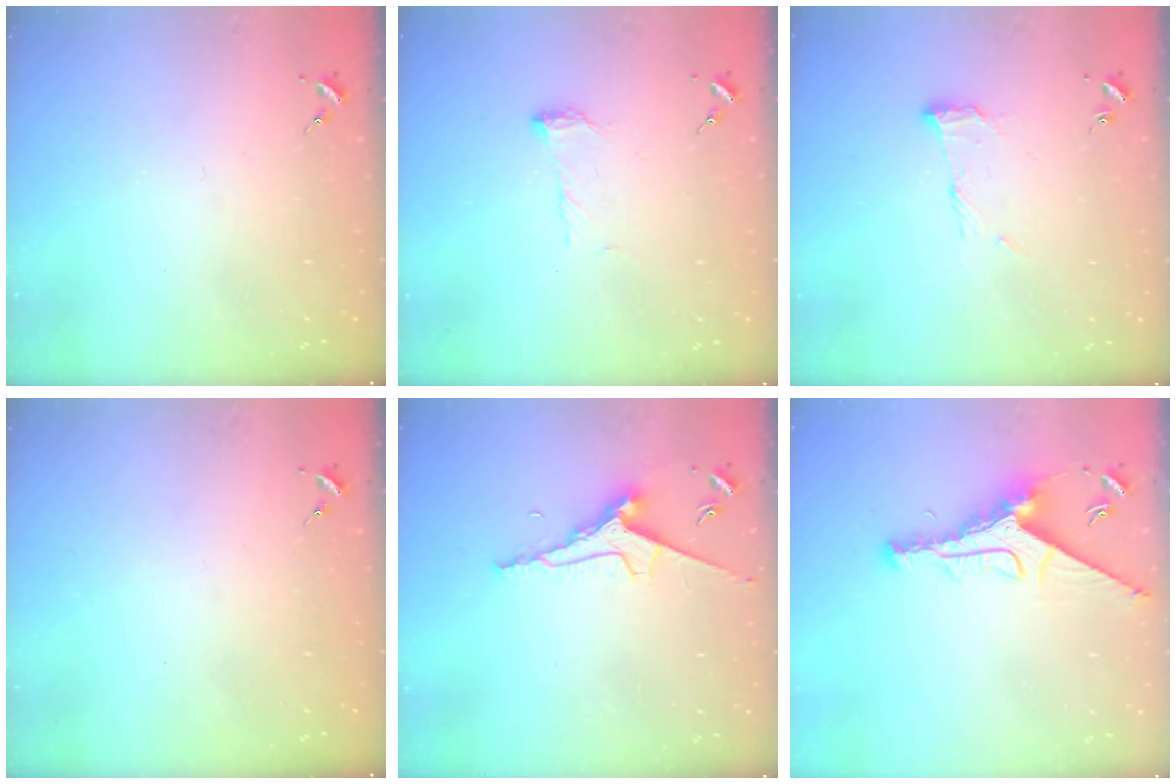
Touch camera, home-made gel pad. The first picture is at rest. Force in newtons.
{"total": 7.6, "press": 7.5, "slide": 0.8}
{"total": 9.4, "press": 9.4, "slide": 0.2}
{"total": 0.0}
{"total": 8.9, "press": 8.8, "slide": 1.0}
{"total": 11.3, "press": 11.3, "slide": 1.3}